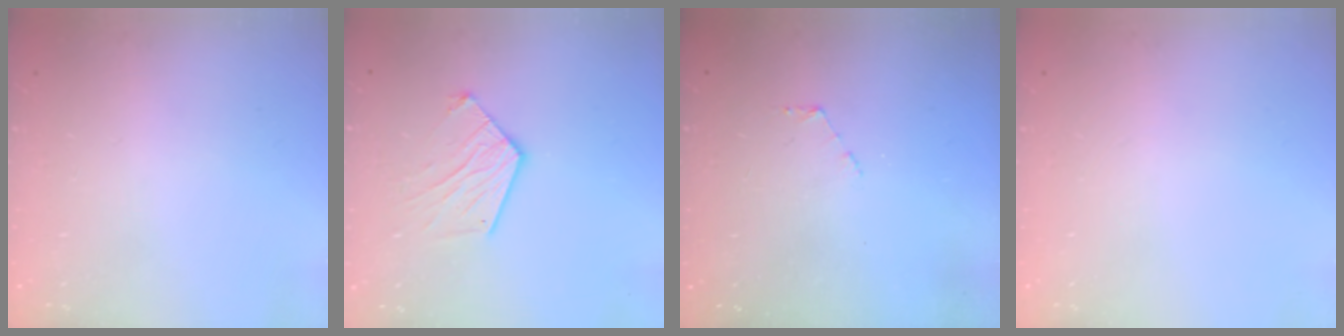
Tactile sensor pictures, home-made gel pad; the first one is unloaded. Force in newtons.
{"total": 10.5, "press": 10.4, "slide": 0.5}
{"total": 3.6, "press": 3.6, "slide": 0.4}
{"total": 0.0}